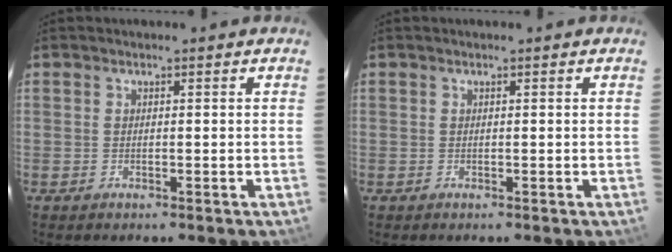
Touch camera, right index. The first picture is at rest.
{"total": 0.0}